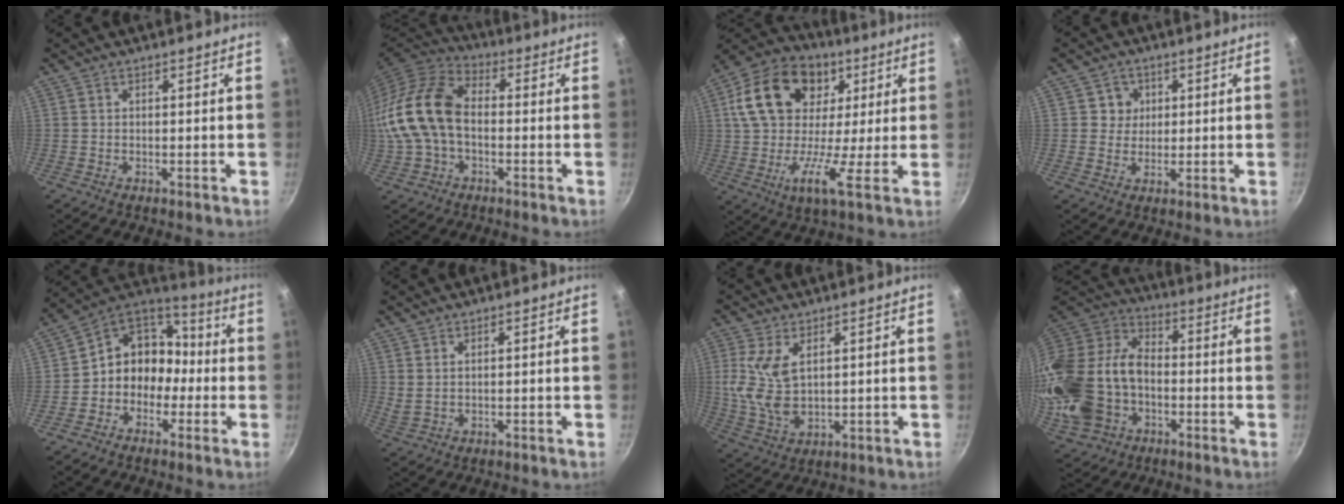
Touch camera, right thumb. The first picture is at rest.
{"total": 17.9, "force": [-0.9, 11.8, 13.5], "torque": [-0.272, 0.043, -0.029]}
{"total": 19.5, "force": [4.7, 13.1, 13.6], "torque": [-0.223, 0.016, 0.056]}
{"total": 4.2, "force": [1.1, 4.0, 0.6], "torque": [0.024, 0.002, 0.014]}
{"total": 11.9, "force": [-2.7, 10.1, 5.6], "torque": [-0.036, 0.063, -0.064]}
{"total": 2.0, "force": [1.1, 0.8, 1.5], "torque": [-0.031, -0.009, 0.025]}
{"total": 9.4, "force": [2.6, 5.2, 7.4], "torque": [-0.148, -0.021, 0.061]}
{"total": 25.0, "force": [-5.6, 17.8, 16.6], "torque": [-0.361, 0.042, -0.103]}